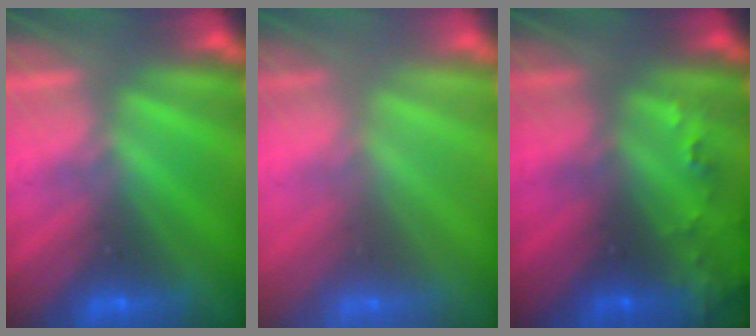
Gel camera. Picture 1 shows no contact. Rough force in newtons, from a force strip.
{"total": 2.8}
{"total": 7.2}